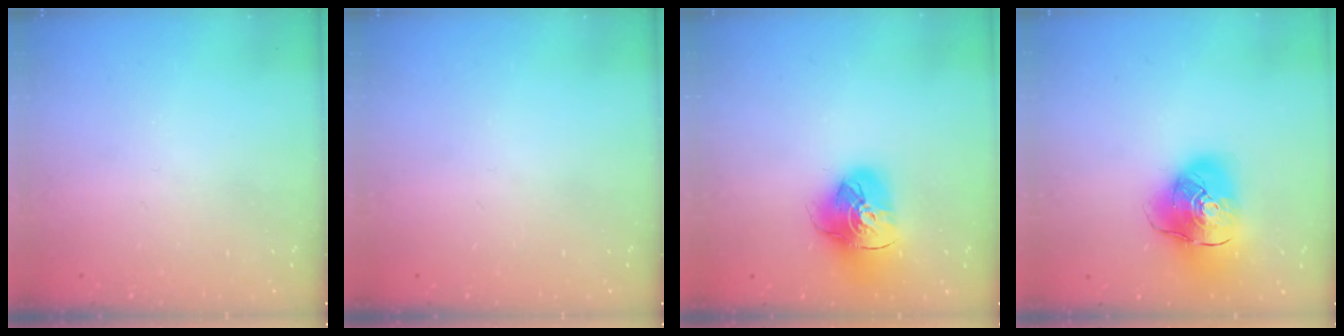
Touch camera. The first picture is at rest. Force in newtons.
{"total": 0.0}
{"total": 15.7, "press": 15.6, "slide": 1.9}
{"total": 17.0, "press": 16.8, "slide": 2.6}